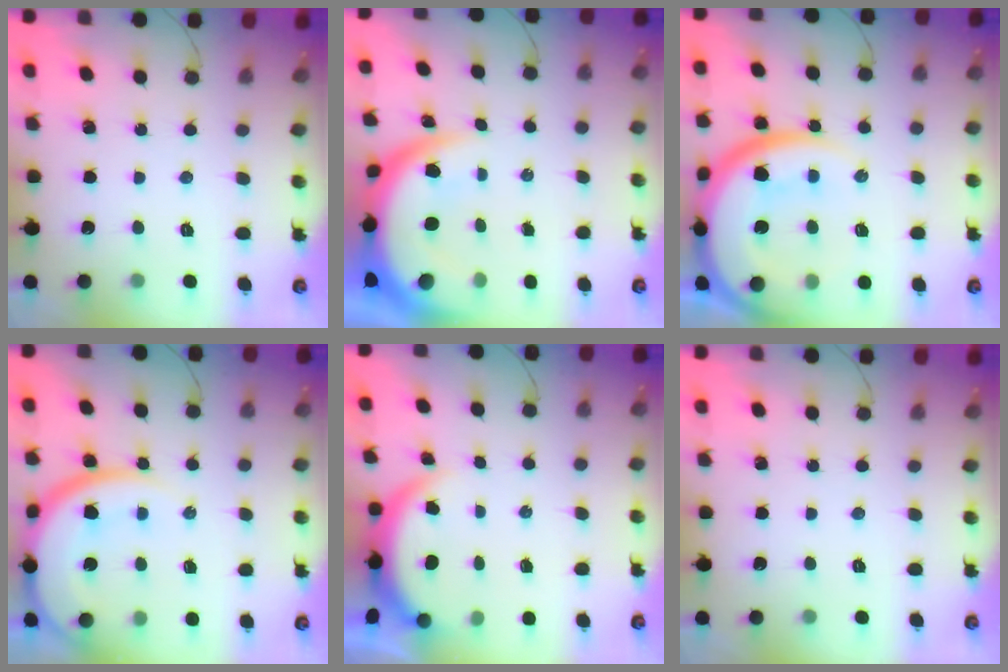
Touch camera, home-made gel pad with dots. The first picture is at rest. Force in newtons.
{"total": 12.1, "press": 12.0, "slide": 1.2}
{"total": 23.7, "press": 23.6, "slide": 2.7}
{"total": 16.6, "press": 16.3, "slide": 2.8}
{"total": 3.7, "press": 3.7, "slide": 0.5}
{"total": 0.0}